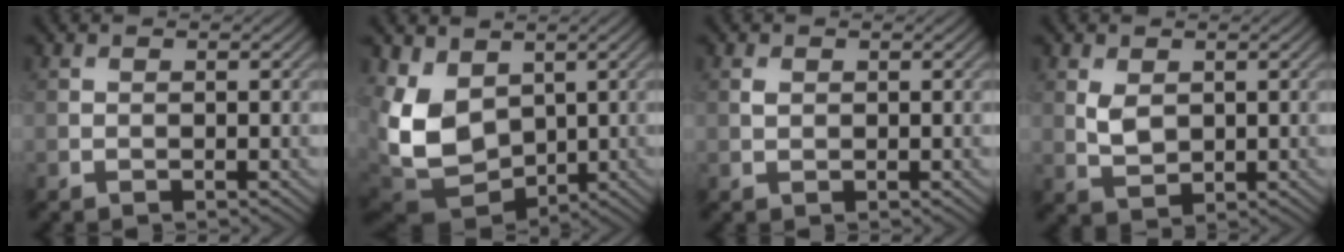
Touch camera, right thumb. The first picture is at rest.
{"total": 11.2, "force": [1.6, 8.3, 7.4], "torque": [-0.207, -0.016, 0.030]}
{"total": 0.8, "force": [0.3, 0.5, 0.5], "torque": [-0.013, 0.000, 0.007]}
{"total": 2.9, "force": [0.7, 1.9, 2.0], "torque": [-0.050, -0.004, 0.019]}